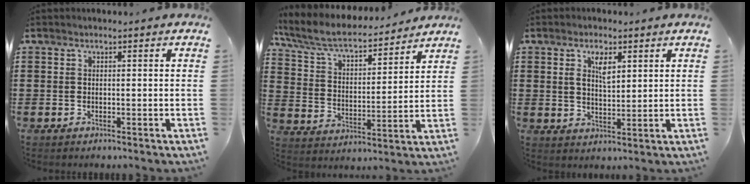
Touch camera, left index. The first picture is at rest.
{"total": 7.1, "force": [6.2, 1.3, 3.2], "torque": [-0.089, -0.037, 0.103]}
{"total": 4.1, "force": [2.0, 1.6, 3.2], "torque": [-0.062, 0.004, 0.032]}